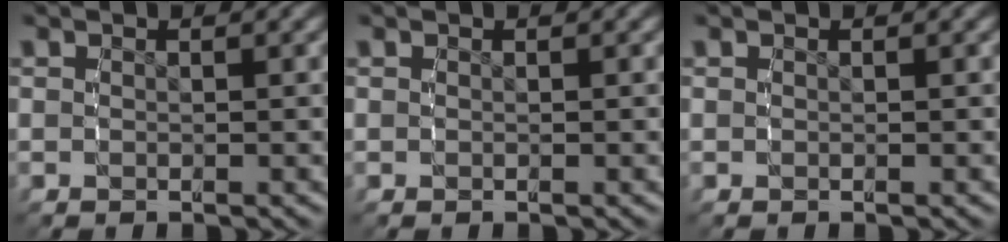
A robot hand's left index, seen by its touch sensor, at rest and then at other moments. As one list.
[{"total": 0.0}, {"total": 0.0}]